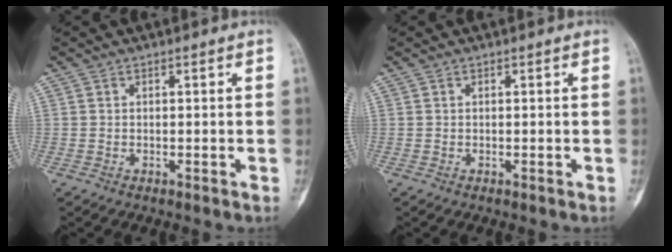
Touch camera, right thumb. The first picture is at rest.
{"total": 0.0}